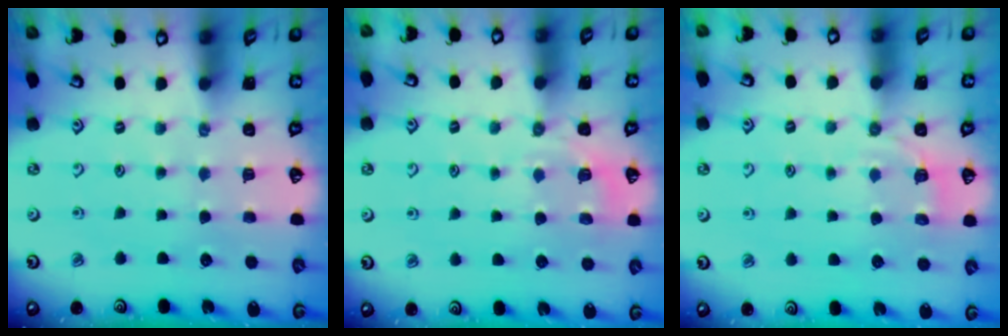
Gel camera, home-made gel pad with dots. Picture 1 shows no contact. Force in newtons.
{"total": 3.8, "press": 3.3, "slide": 1.8}
{"total": 4.2, "press": 3.5, "slide": 2.3}